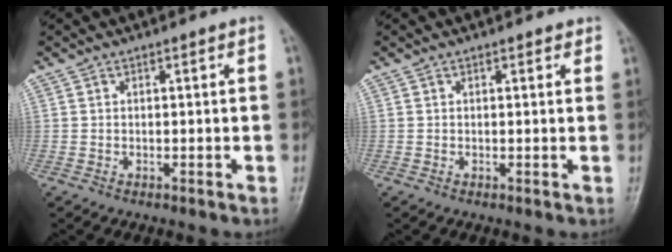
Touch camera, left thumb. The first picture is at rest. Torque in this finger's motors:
{"motor_torque": [-0.12, -0.14, -0.04, -0.07, 0.01]}